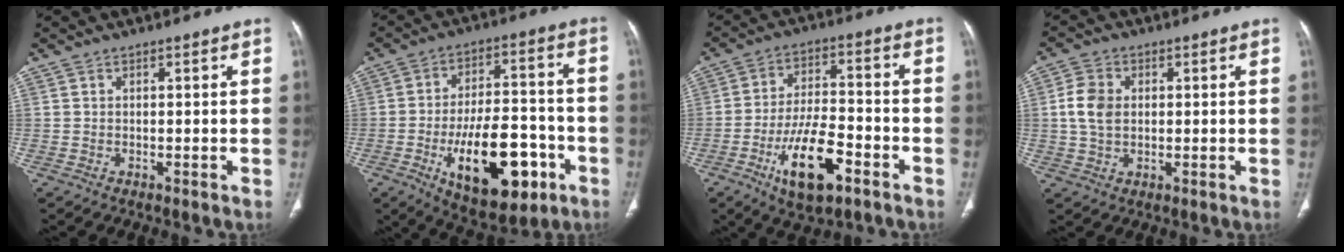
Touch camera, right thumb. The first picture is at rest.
{"total": 19.6, "force": [-7.5, 9.4, 15.5], "torque": [-0.214, 0.035, -0.102]}
{"total": 13.7, "force": [-6.5, 5.6, 10.6], "torque": [-0.184, 0.027, -0.107]}
{"total": 6.0, "force": [0.7, 4.4, 4.1], "torque": [-0.082, 0.004, 0.012]}